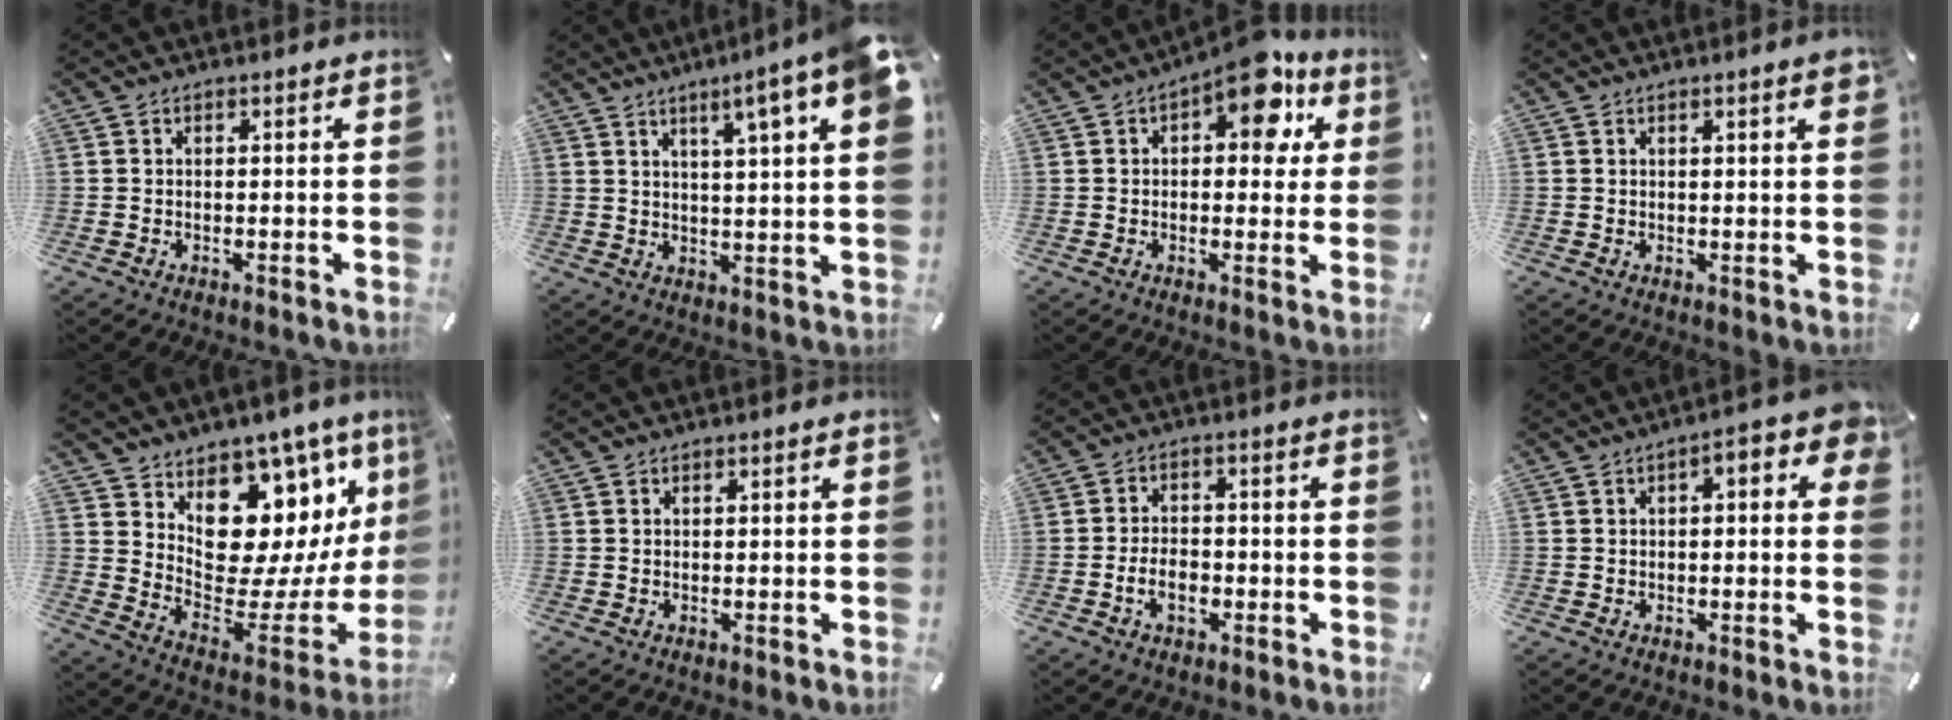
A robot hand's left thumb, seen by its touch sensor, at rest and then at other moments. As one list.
[{"total": 10.6, "force": [6.1, 0.7, 8.7], "torque": [-0.127, -0.036, 0.094]}, {"total": 11.4, "force": [5.4, 5.7, 8.2], "torque": [-0.094, -0.030, 0.087]}, {"total": 2.6, "force": [1.2, 0.3, 2.3], "torque": [-0.037, -0.002, 0.019]}, {"total": 14.5, "force": [7.7, 10.1, 7.0], "torque": [-0.089, -0.096, 0.138]}, {"total": 0.0}, {"total": 5.7, "force": [-1.9, 3.7, 3.9], "torque": [-0.079, 0.008, -0.035]}, {"total": 6.6, "force": [1.6, 2.7, 5.9], "torque": [-0.068, -0.012, 0.022]}]